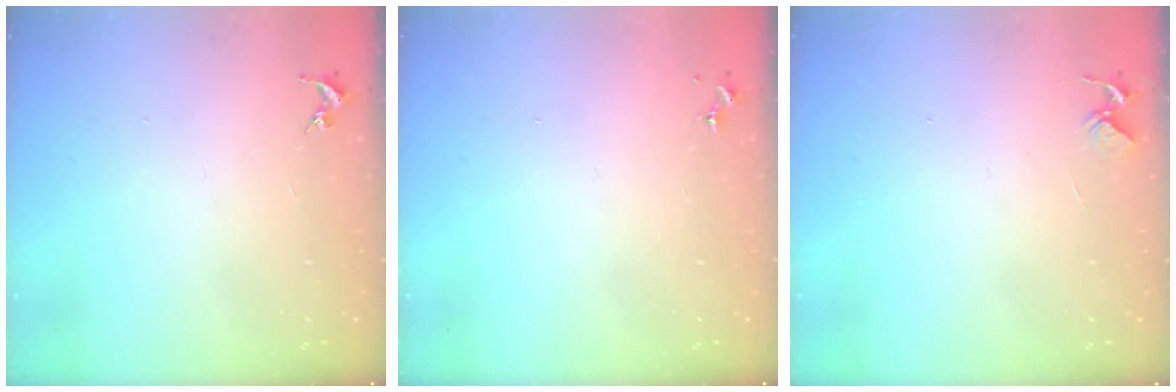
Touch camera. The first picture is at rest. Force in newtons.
{"total": 0.0}
{"total": 3.9, "press": 3.9, "slide": 0.3}